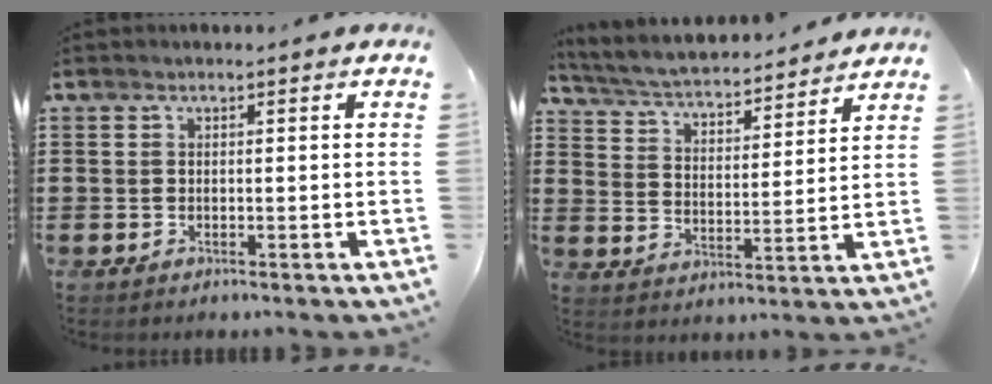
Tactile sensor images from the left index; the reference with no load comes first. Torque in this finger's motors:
{"motor_torque": [1.30, -0.84, 0.23, 0.09]}